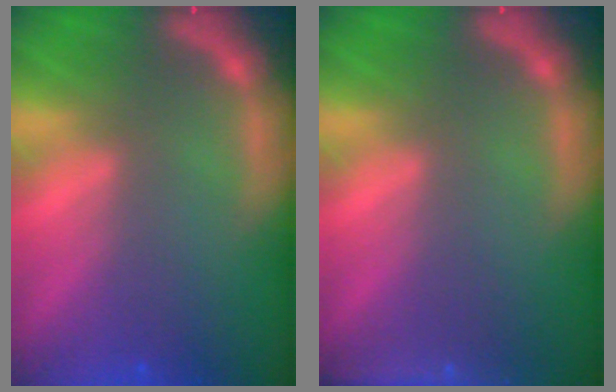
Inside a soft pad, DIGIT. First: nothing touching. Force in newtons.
{"total": 3.5}